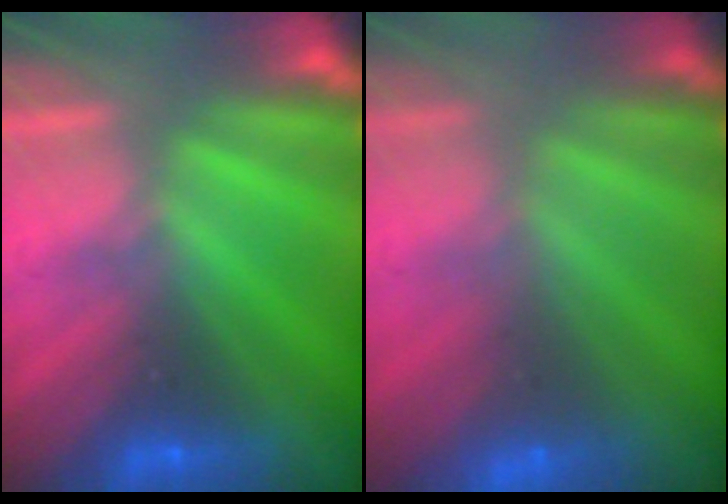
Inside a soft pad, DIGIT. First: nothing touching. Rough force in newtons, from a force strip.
{"total": 2.9}